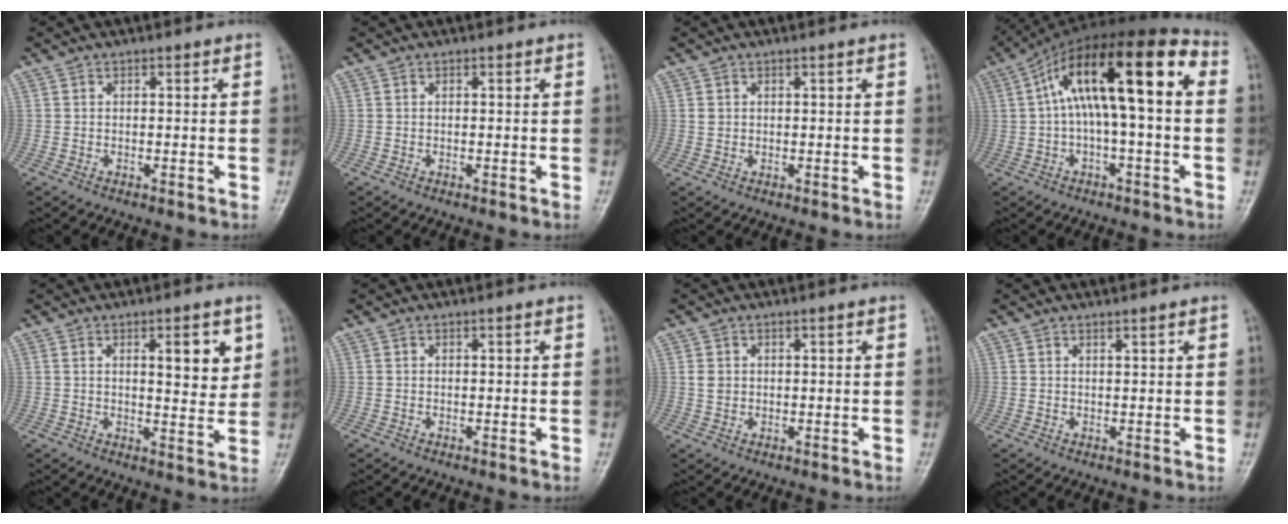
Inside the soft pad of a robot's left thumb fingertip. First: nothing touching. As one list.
[{"total": 0.0}, {"total": 1.0, "force": [0.5, 0.6, 0.7], "torque": [-0.010, 0.005, 0.012]}, {"total": 17.8, "force": [2.2, 6.0, 16.6], "torque": [-0.250, 0.058, 0.026]}, {"total": 7.0, "force": [2.8, 2.3, 5.9], "torque": [-0.065, -0.019, 0.039]}, {"total": 0.0}, {"total": 1.8, "force": [0.6, 1.3, 1.1], "torque": [-0.017, 0.004, 0.015]}, {"total": 1.2, "force": [0.9, -0.2, 0.7], "torque": [-0.013, -0.007, 0.019]}]